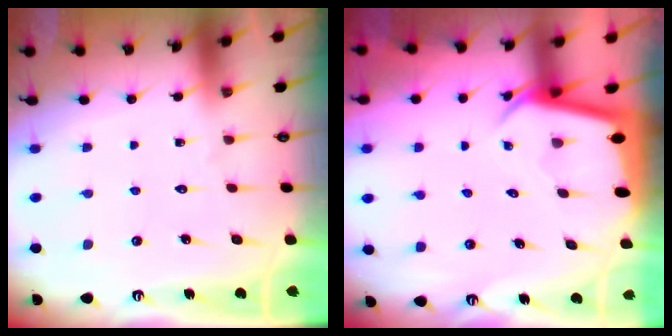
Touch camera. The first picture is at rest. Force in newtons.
{"total": 2.8, "press": 2.8, "slide": 0.3}